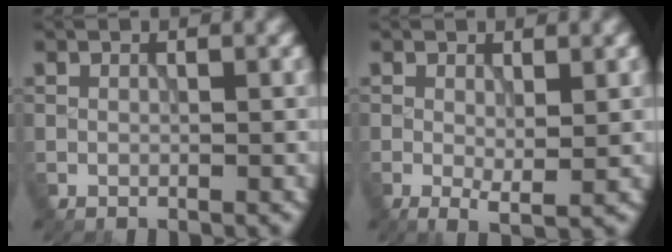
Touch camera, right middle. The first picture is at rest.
{"total": 1.9, "force": [0.1, 0.5, 1.9], "torque": [-0.032, -0.008, 0.003]}